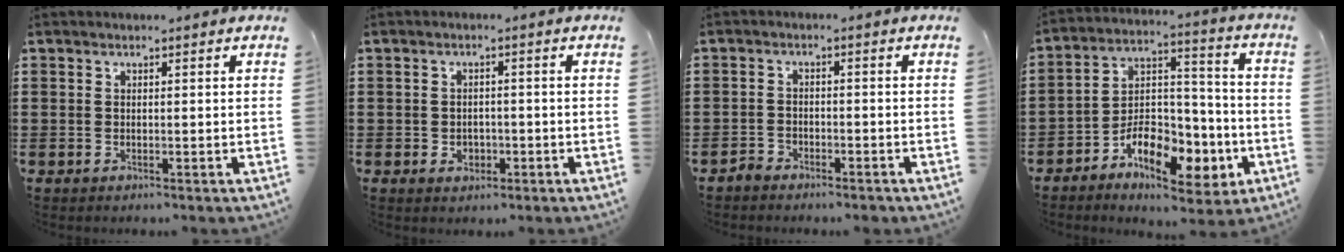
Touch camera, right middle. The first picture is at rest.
{"total": 1.9, "force": [-0.7, 1.5, 1.1], "torque": [-0.023, 0.002, -0.015]}
{"total": 2.4, "force": [-2.2, 0.8, 0.2], "torque": [-0.017, 0.001, -0.049]}
{"total": 9.9, "force": [-5.3, 5.5, 6.2], "torque": [-0.107, 0.012, -0.094]}